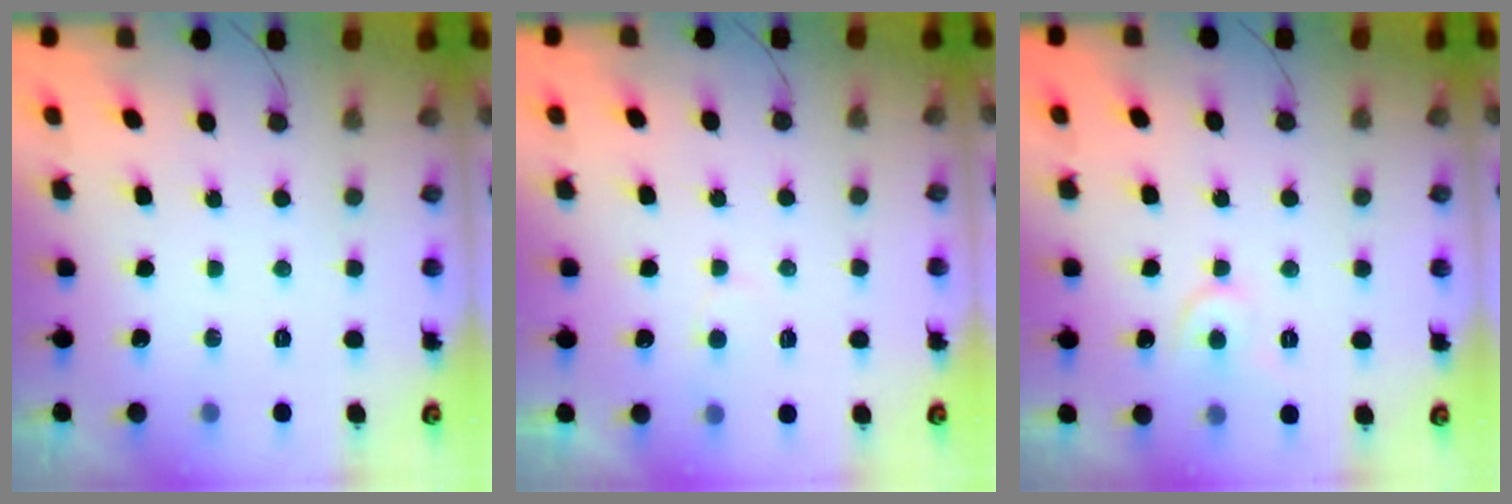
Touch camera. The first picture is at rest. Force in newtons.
{"total": 5.1, "press": 5.0, "slide": 0.2}
{"total": 5.2, "press": 5.1, "slide": 0.7}